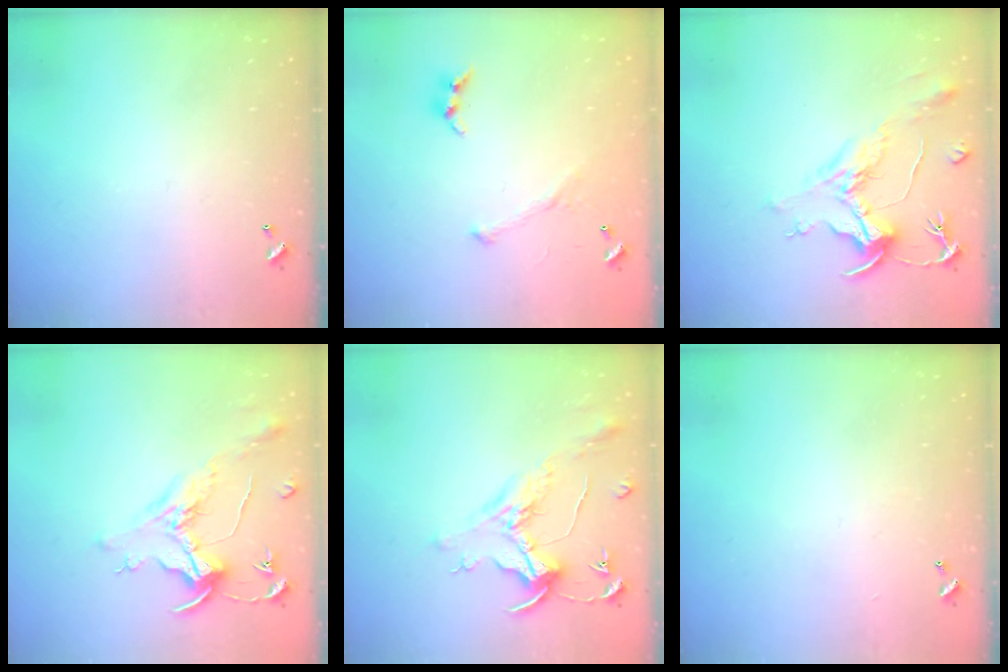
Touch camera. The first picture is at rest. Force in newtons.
{"total": 3.8, "press": 3.7, "slide": 0.9}
{"total": 2.1, "press": 1.6, "slide": 1.3}
{"total": 1.6, "press": 1.4, "slide": 0.7}
{"total": 1.5, "press": 1.3, "slide": 0.7}
{"total": 1.9, "press": 1.9, "slide": 0.5}